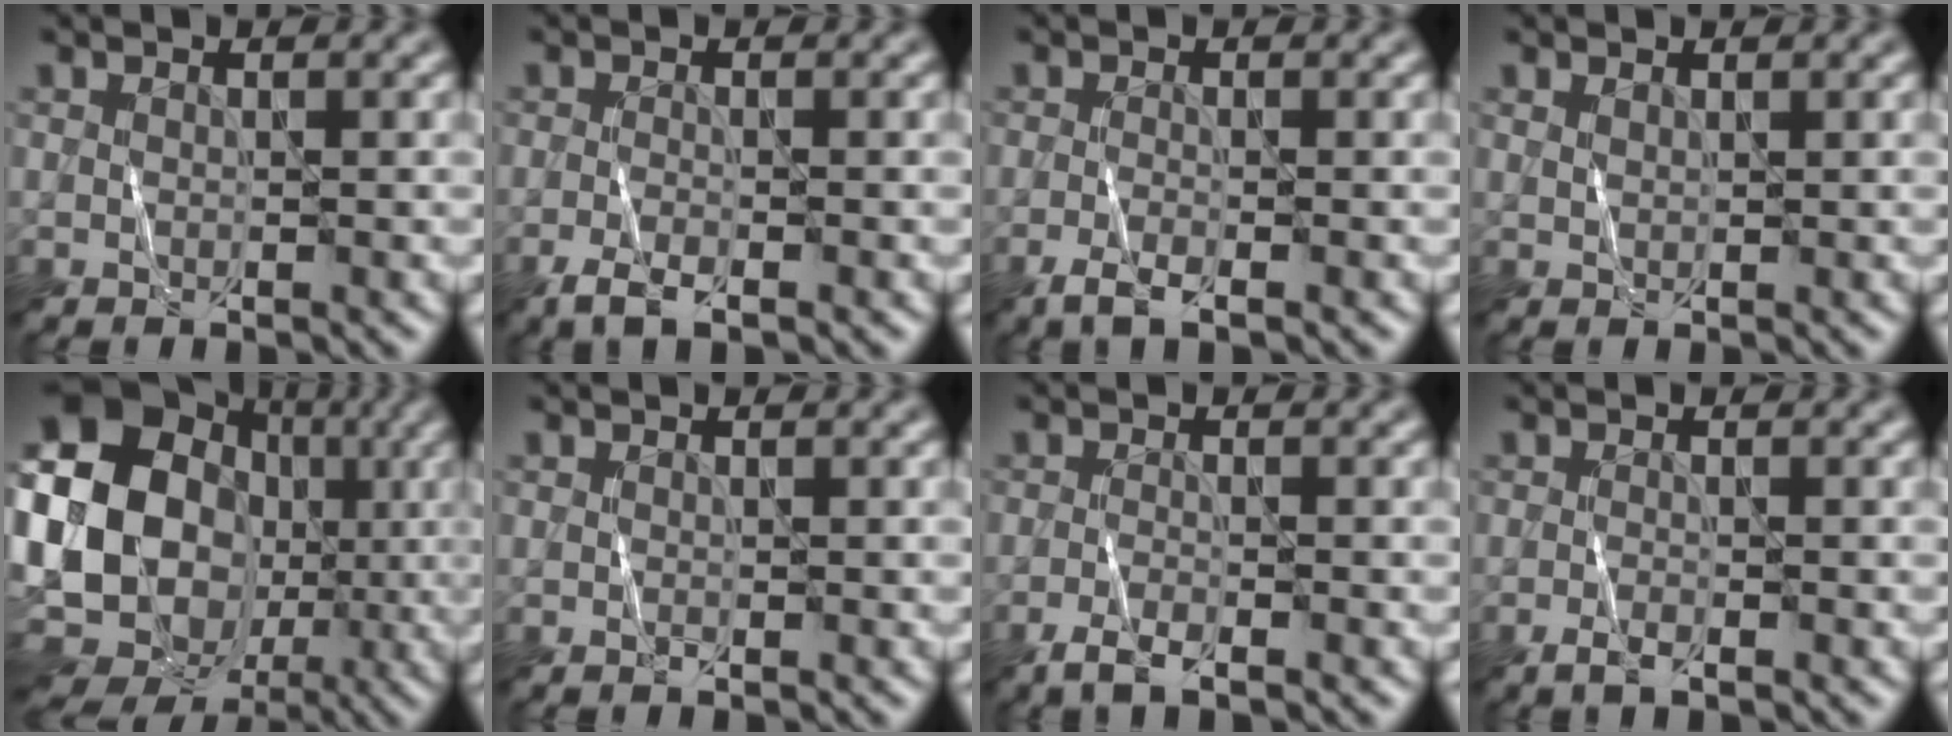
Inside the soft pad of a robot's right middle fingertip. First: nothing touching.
{"total": 2.6, "force": [-1.7, 0.7, 1.9], "torque": [-0.041, -0.005, -0.035]}
{"total": 2.3, "force": [-1.4, 0.5, 1.8], "torque": [-0.036, -0.003, -0.029]}
{"total": 0.6, "force": [0.5, 0.2, 0.2], "torque": [-0.006, 0.001, 0.011]}
{"total": 22.1, "force": [-1.7, 19.3, 10.6], "torque": [-0.215, 0.019, -0.067]}
{"total": 0.0}
{"total": 2.5, "force": [-1.7, 0.6, 1.8], "torque": [-0.036, -0.003, -0.035]}
{"total": 1.5, "force": [-0.9, 0.3, 1.1], "torque": [-0.020, 0.000, -0.017]}